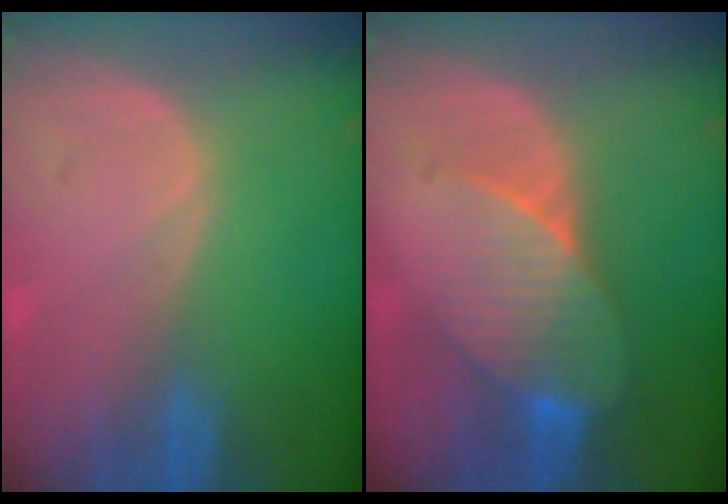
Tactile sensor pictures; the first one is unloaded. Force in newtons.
{"total": 8.1, "press": 7.3, "slide": 3.5}